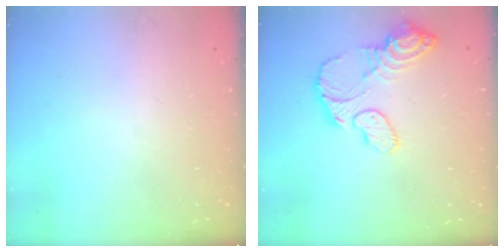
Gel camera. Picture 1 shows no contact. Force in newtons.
{"total": 12.2, "press": 12.2, "slide": 1.1}